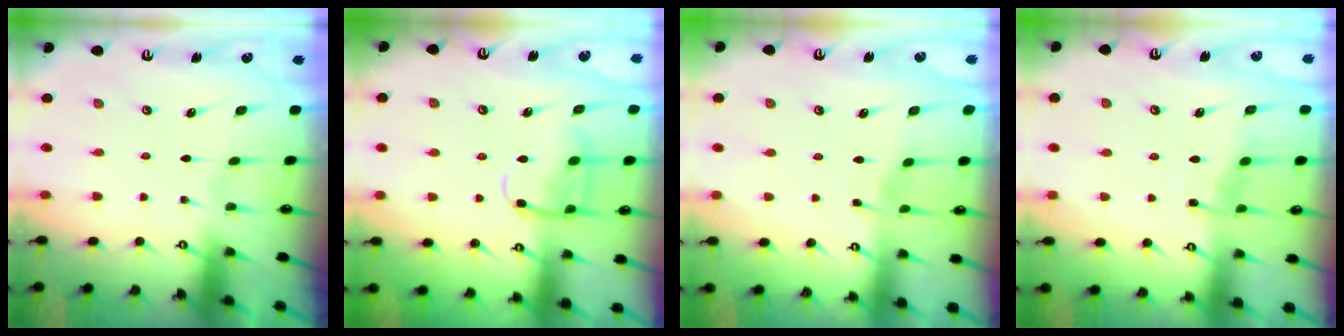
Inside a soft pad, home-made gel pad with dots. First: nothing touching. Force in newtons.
{"total": 12.0, "press": 12.0, "slide": 1.2}
{"total": 3.3, "press": 3.2, "slide": 0.5}
{"total": 6.6, "press": 6.6, "slide": 0.7}